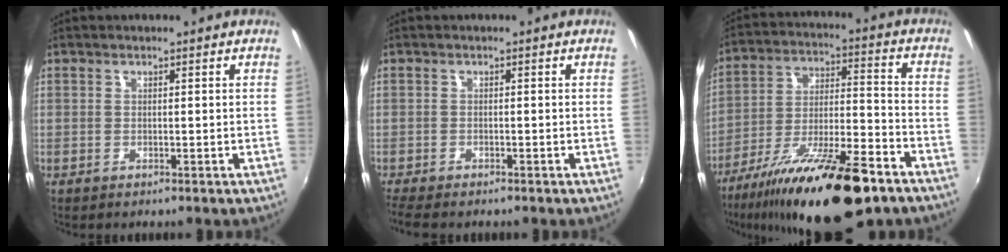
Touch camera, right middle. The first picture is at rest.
{"total": 4.1, "force": [-3.5, 0.4, 2.0], "torque": [-0.048, -0.027, -0.064]}
{"total": 23.6, "force": [-16.0, 5.7, 16.5], "torque": [-0.291, -0.040, -0.256]}